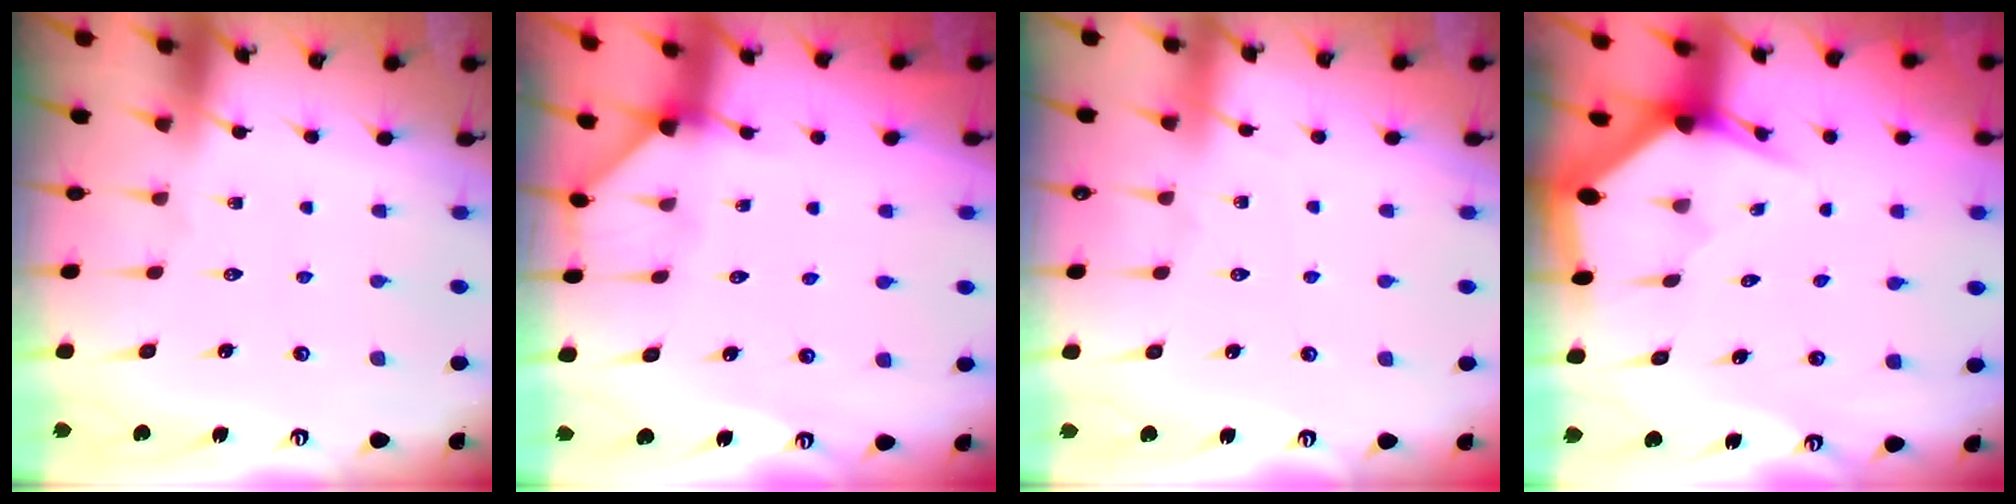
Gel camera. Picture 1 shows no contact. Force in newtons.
{"total": 2.0, "press": 2.0, "slide": 0.3}
{"total": 2.1, "press": 2.1, "slide": 0.3}
{"total": 3.0, "press": 3.0, "slide": 0.1}